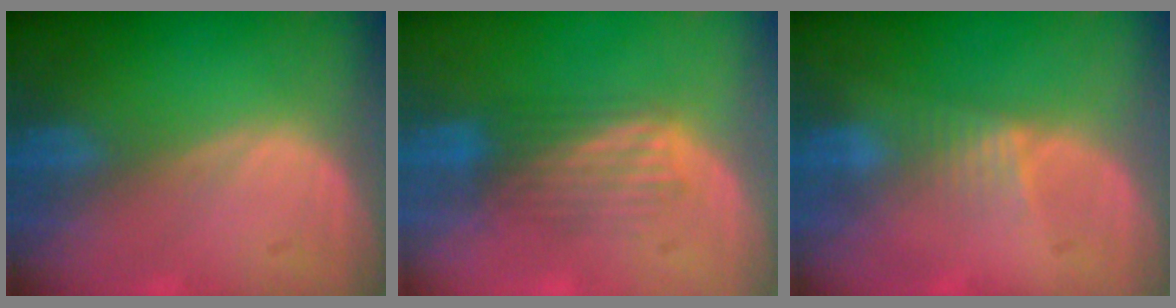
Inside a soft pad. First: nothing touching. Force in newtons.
{"total": 4.3, "press": 4.3, "slide": 0.2}
{"total": 2.6, "press": 2.4, "slide": 0.9}